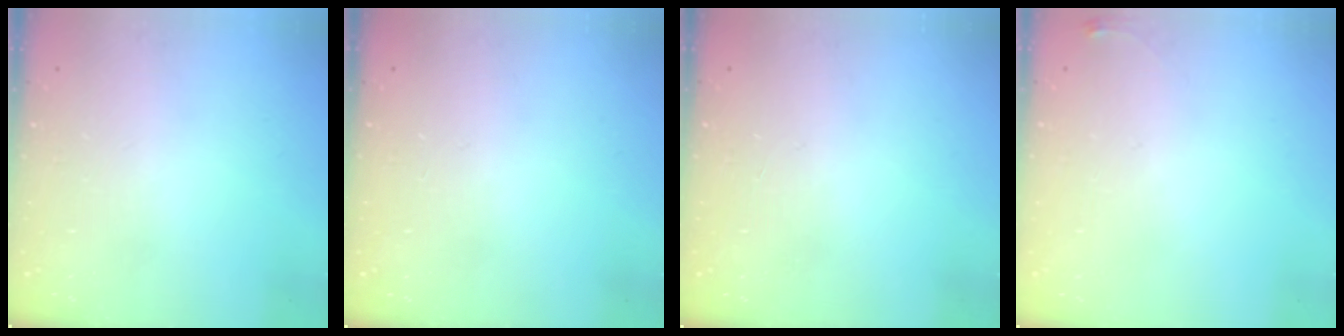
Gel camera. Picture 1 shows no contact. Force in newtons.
{"total": 0.0}
{"total": 0.9, "press": 0.0, "slide": 0.9}
{"total": 3.4, "press": 3.4, "slide": 0.5}